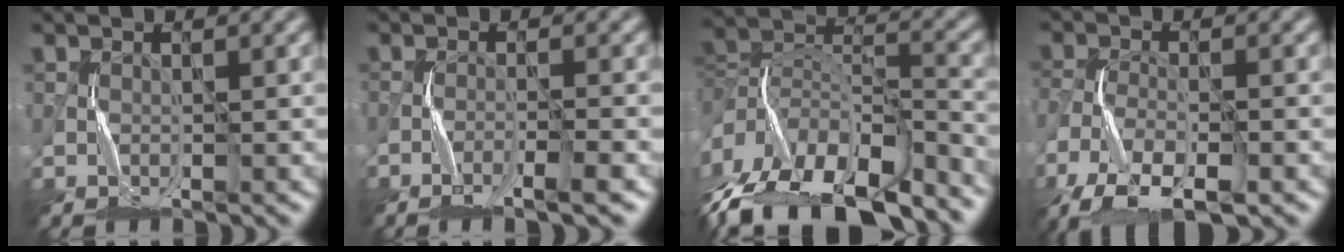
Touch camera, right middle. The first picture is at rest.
{"total": 3.5, "force": [-2.3, 0.3, 2.6], "torque": [-0.037, 0.001, -0.048]}
{"total": 15.2, "force": [-9.3, 6.8, 10.0], "torque": [-0.216, -0.008, -0.147]}
{"total": 8.3, "force": [-5.7, 3.0, 5.3], "torque": [-0.101, -0.026, -0.101]}